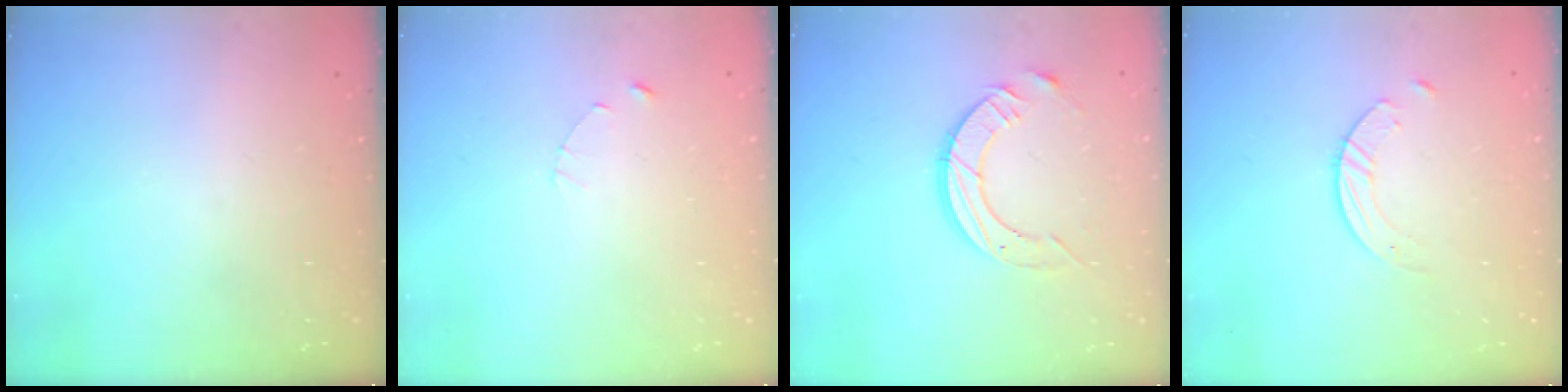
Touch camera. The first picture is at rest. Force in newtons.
{"total": 1.2, "press": 1.1, "slide": 0.2}
{"total": 10.4, "press": 10.3, "slide": 0.9}
{"total": 1.4, "press": 1.4, "slide": 0.2}